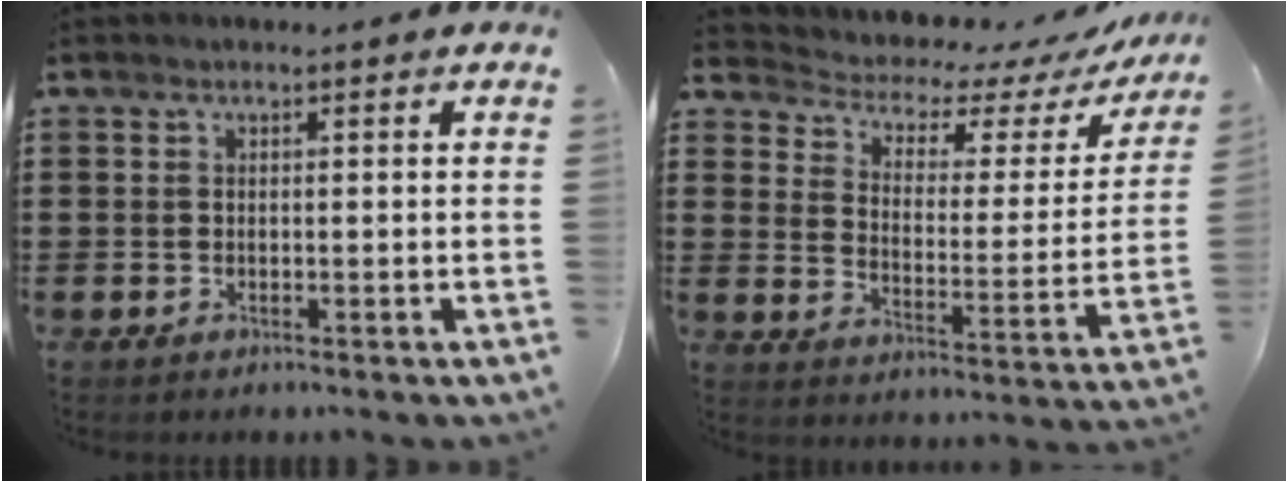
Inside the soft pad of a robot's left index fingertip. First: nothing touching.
{"total": 4.3, "force": [3.7, 1.6, 1.5], "torque": [-0.044, -0.032, 0.054]}